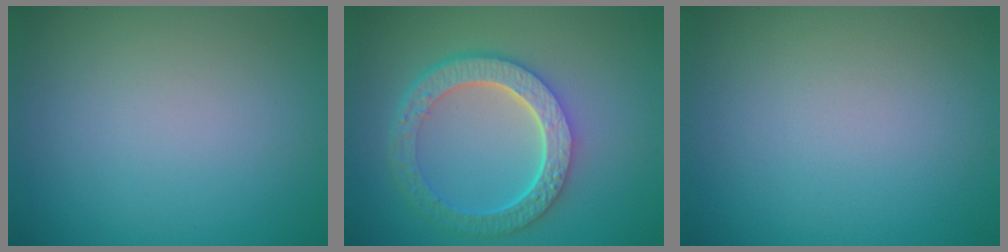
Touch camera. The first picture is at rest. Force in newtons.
{"total": 6.3, "press": 4.7, "slide": 4.2}
{"total": 0.0}